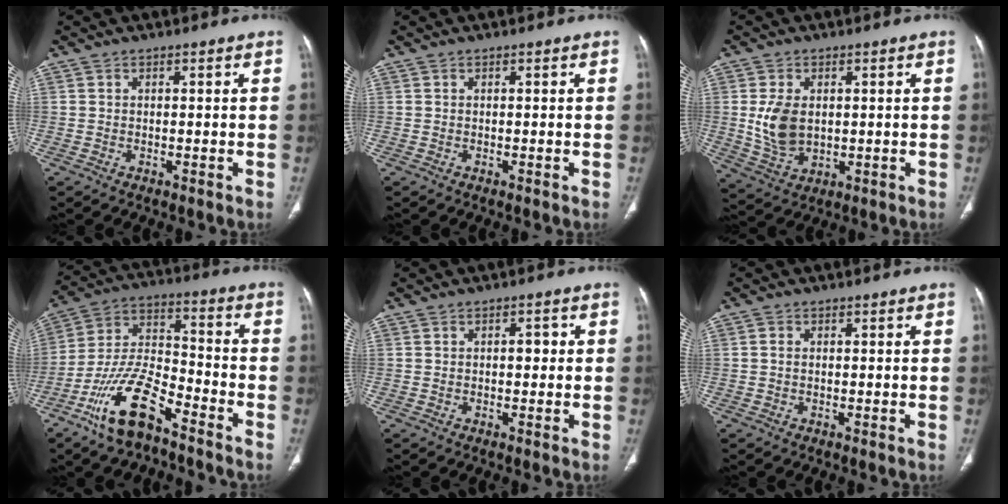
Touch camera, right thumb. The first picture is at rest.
{"total": 0.0}
{"total": 8.0, "force": [0.7, 5.3, 5.9], "torque": [-0.108, -0.007, 0.027]}
{"total": 14.7, "force": [-9.5, 5.4, 9.8], "torque": [-0.183, 0.065, -0.185]}
{"total": 1.7, "force": [0.1, 1.1, 1.3], "torque": [-0.009, 0.006, -0.004]}
{"total": 0.8, "force": [0.0, 0.6, 0.5], "torque": [-0.008, -0.001, 0.000]}